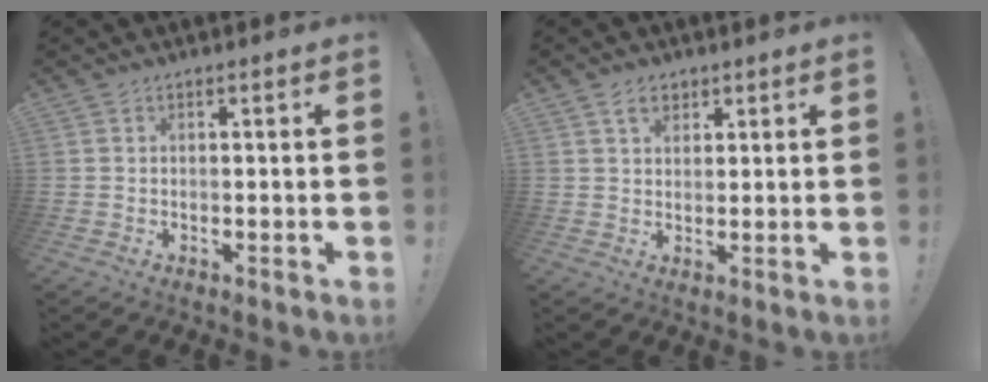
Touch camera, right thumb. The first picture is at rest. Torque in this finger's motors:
{"motor_torque": [0.26, 0.37, 0.28, 0.37, -0.02]}